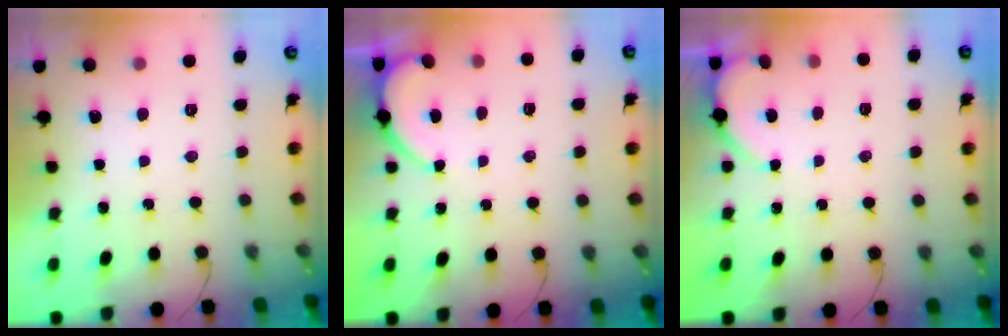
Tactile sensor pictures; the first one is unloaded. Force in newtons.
{"total": 2.3, "press": 2.3, "slide": 0.3}
{"total": 2.0, "press": 2.0, "slide": 0.2}